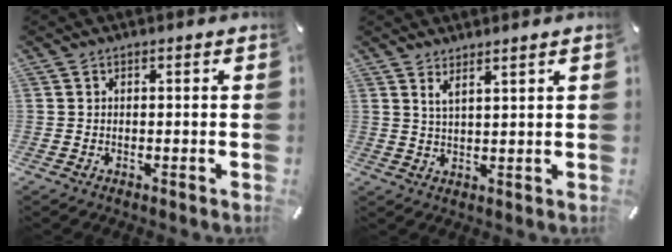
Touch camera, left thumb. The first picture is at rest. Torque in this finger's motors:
{"motor_torque": [0.01, -0.05, 0.02, -0.02, 0.01]}